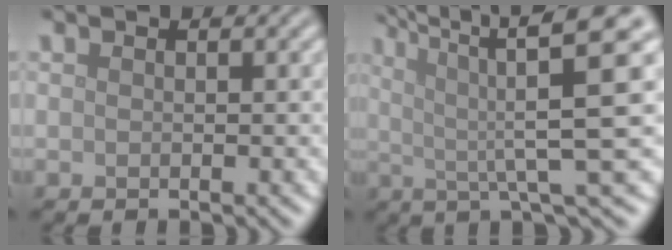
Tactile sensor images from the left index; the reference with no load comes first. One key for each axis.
{"total": 10.5, "fx": 2.6, "fy": 1.5, "fz": 10.1, "tx": -0.138, "ty": 0.024, "tz": 0.041}